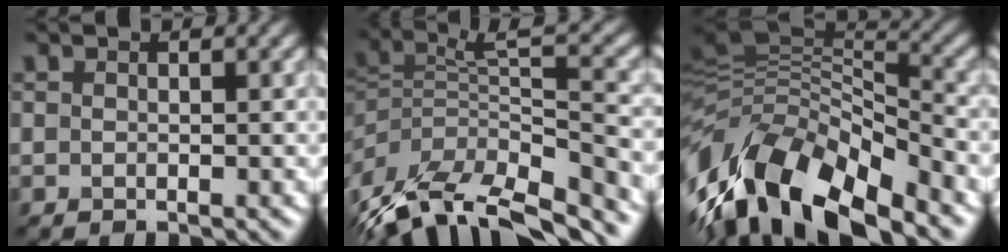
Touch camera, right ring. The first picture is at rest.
{"total": 10.4, "force": [-6.8, 3.7, 6.9], "torque": [-0.146, 0.024, -0.118]}
{"total": 12.9, "force": [-6.5, 5.7, 9.6], "torque": [-0.194, 0.021, -0.124]}